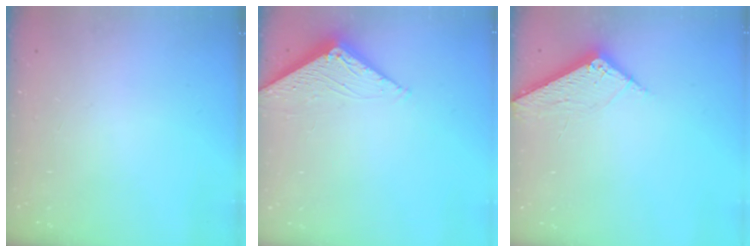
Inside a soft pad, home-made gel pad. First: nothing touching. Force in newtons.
{"total": 2.7, "press": 2.7, "slide": 0.3}
{"total": 6.3, "press": 6.3, "slide": 0.3}